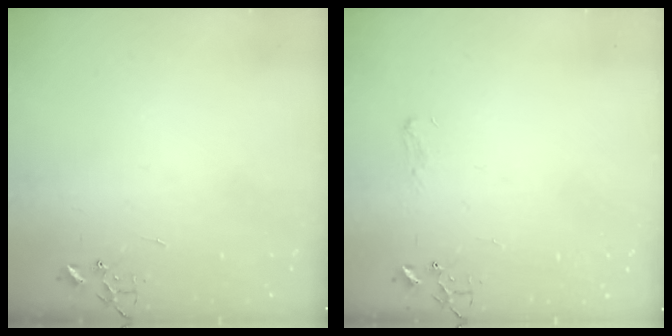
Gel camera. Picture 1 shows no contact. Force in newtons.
{"total": 5.1, "press": 5.0, "slide": 0.7}